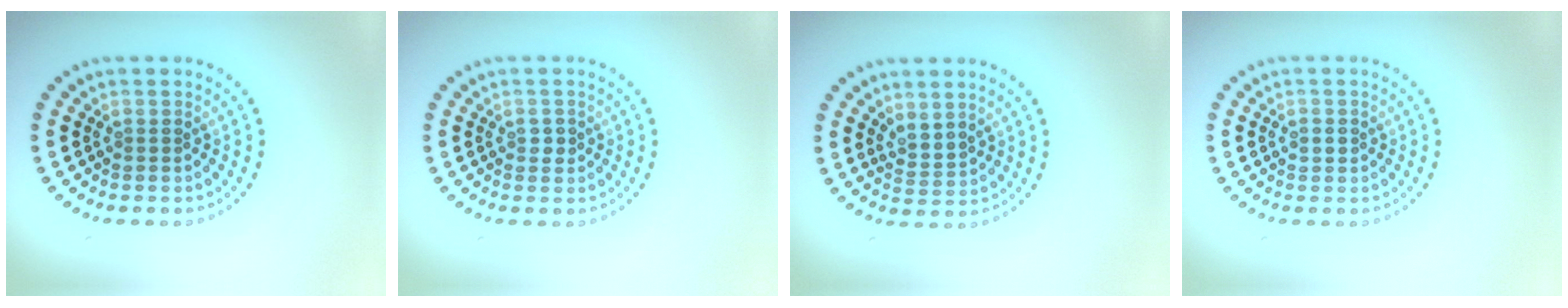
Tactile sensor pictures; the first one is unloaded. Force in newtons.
{"total": 1.0, "press": 1.0, "slide": 0.2}
{"total": 2.0, "press": 1.3, "slide": 1.5}
{"total": 1.0, "press": 0.9, "slide": 0.2}